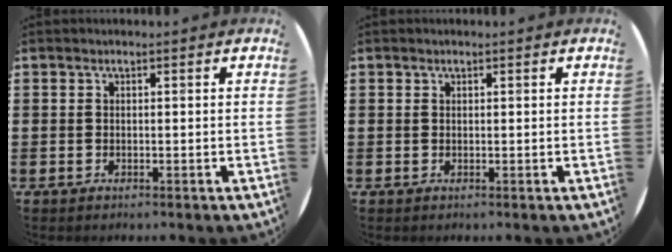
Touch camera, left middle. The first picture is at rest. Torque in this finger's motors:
{"motor_torque": [-0.16, -0.01, -0.03, -0.01]}